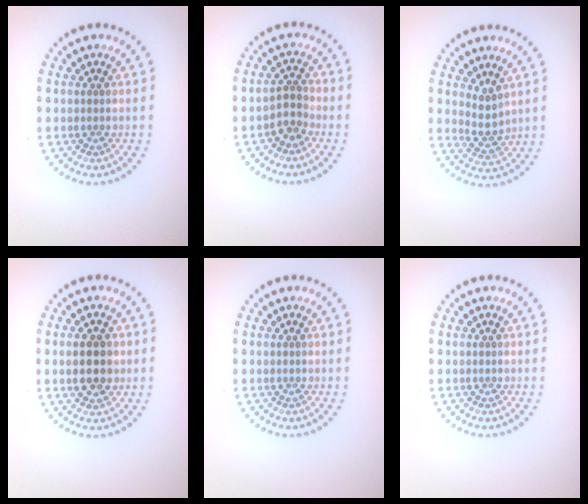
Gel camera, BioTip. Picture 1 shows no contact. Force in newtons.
{"total": 1.8, "press": 1.5, "slide": 1.1}
{"total": 2.2, "press": 1.7, "slide": 1.4}
{"total": 3.7, "press": 3.7, "slide": 0.2}
{"total": 0.0}
{"total": 0.0}